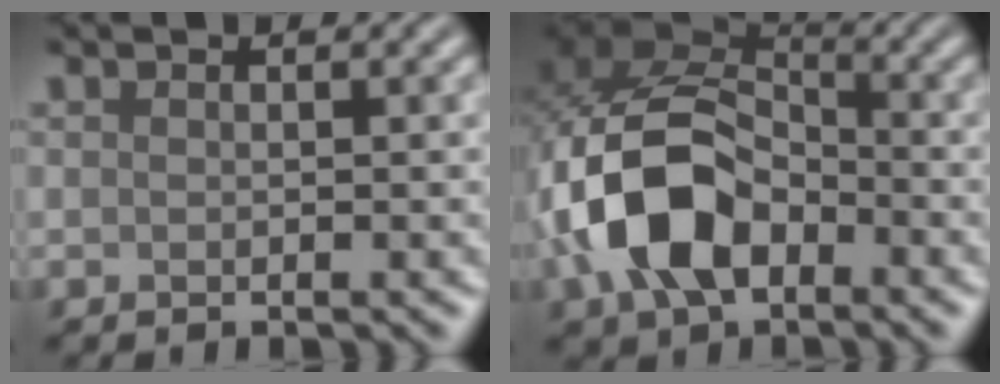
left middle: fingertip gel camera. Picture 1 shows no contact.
{"total": 10.1, "force": [-3.1, 6.5, 7.2], "torque": [-0.160, 0.007, -0.067]}